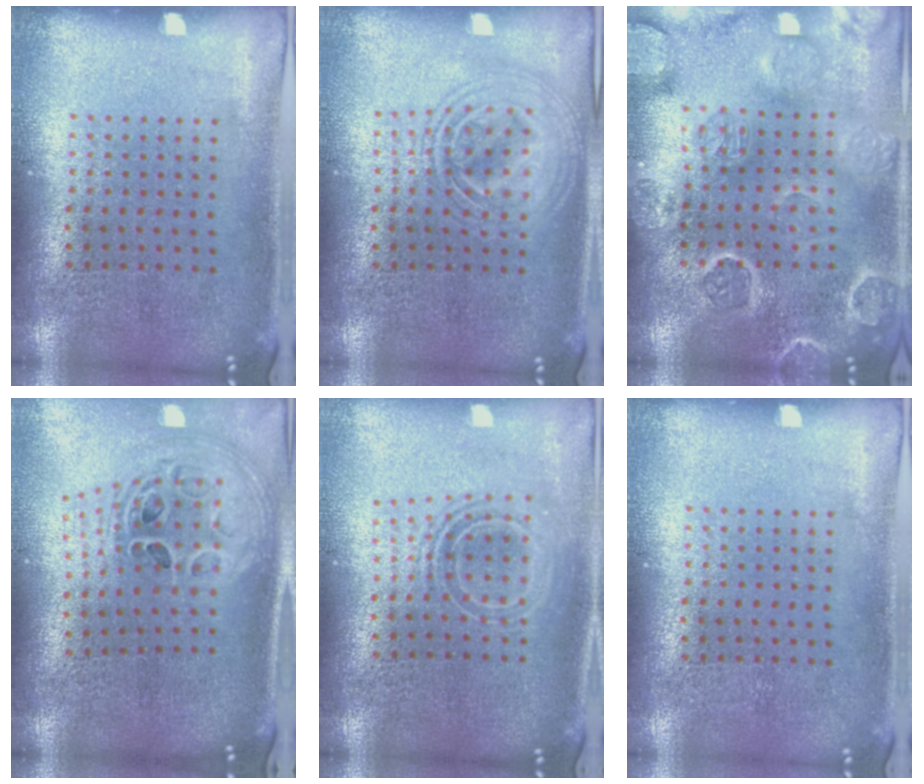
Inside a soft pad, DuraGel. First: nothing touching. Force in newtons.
{"total": 1.9, "press": 1.9, "slide": 0.3}
{"total": 3.3, "press": 3.1, "slide": 1.1}
{"total": 1.9, "press": 1.6, "slide": 1.1}
{"total": 1.8, "press": 1.3, "slide": 1.1}
{"total": 0.0}